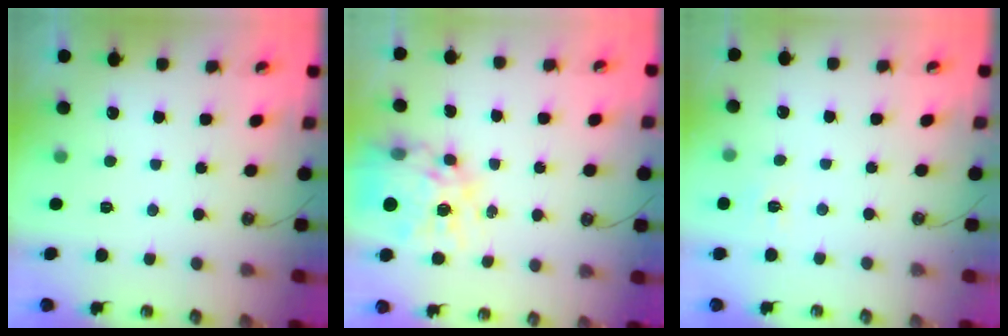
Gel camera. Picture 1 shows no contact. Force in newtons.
{"total": 16.7, "press": 16.6, "slide": 1.5}
{"total": 5.0, "press": 5.0, "slide": 0.6}